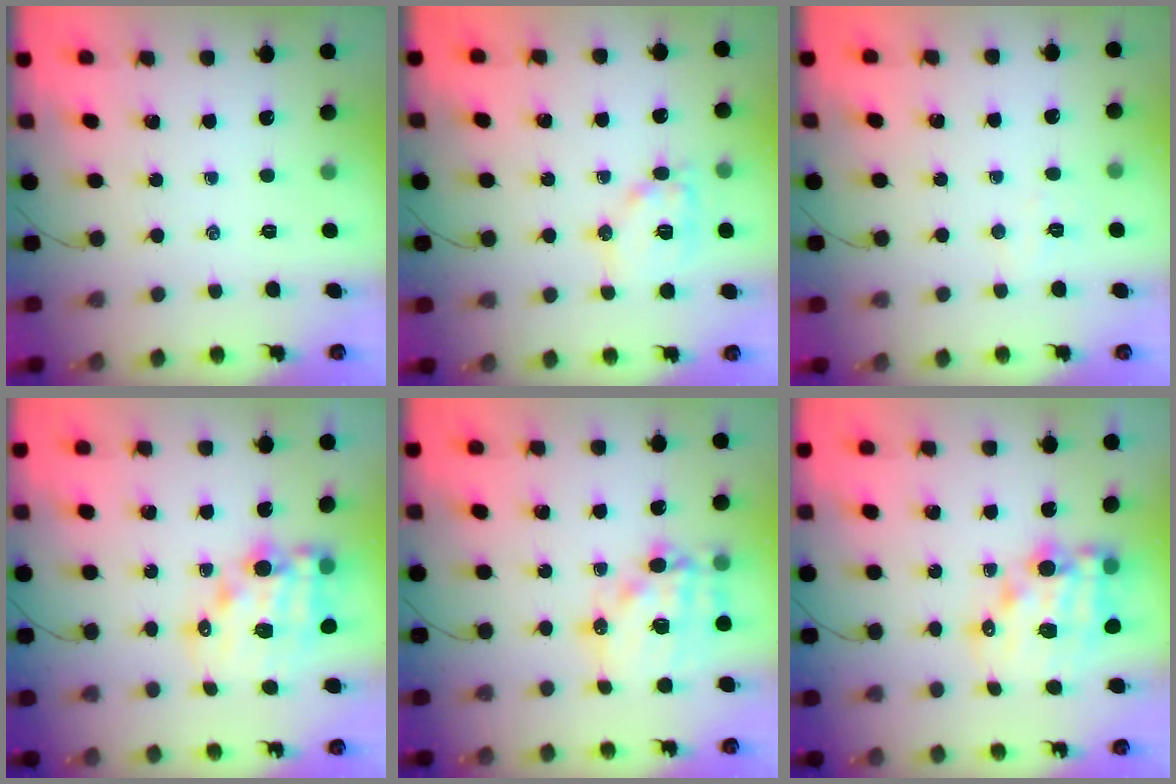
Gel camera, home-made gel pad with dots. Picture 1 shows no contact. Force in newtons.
{"total": 11.8, "press": 11.8, "slide": 0.7}
{"total": 3.7, "press": 3.6, "slide": 0.8}
{"total": 13.3, "press": 12.9, "slide": 3.2}
{"total": 17.1, "press": 16.7, "slide": 3.9}
{"total": 13.3, "press": 12.9, "slide": 3.2}